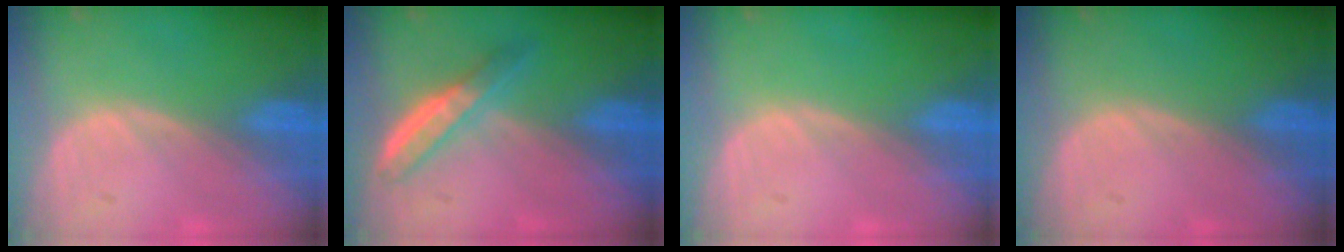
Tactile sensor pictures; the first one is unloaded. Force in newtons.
{"total": 4.9, "press": 4.5, "slide": 1.9}
{"total": 0.0}
{"total": 0.0}